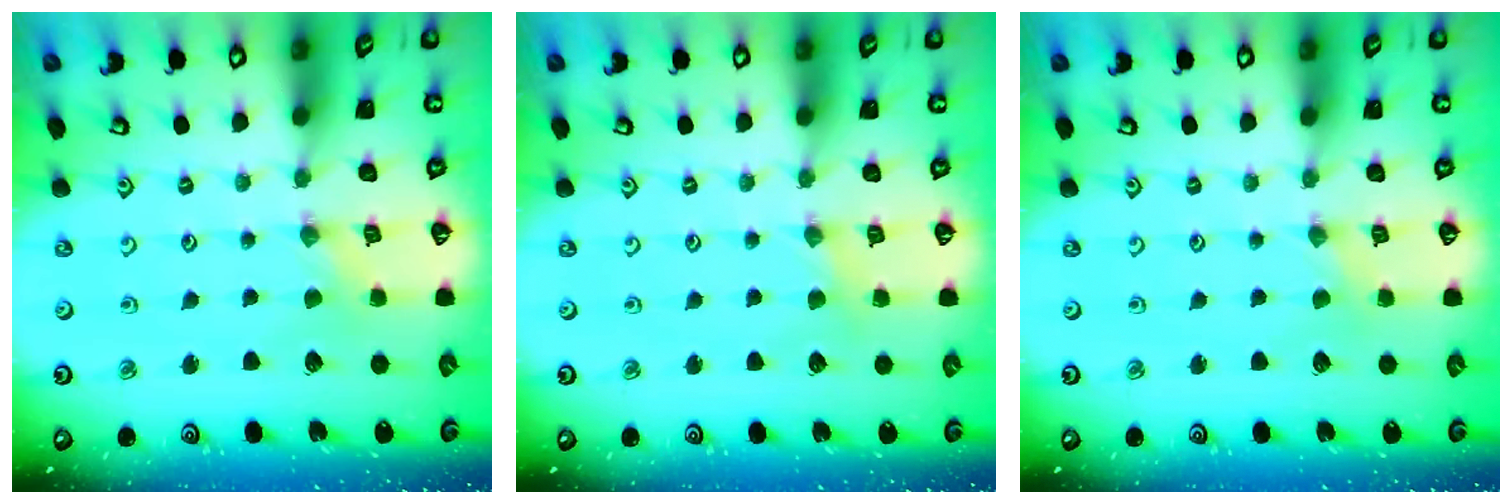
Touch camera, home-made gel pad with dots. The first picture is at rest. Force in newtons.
{"total": 2.9, "press": 2.8, "slide": 0.6}
{"total": 0.0}